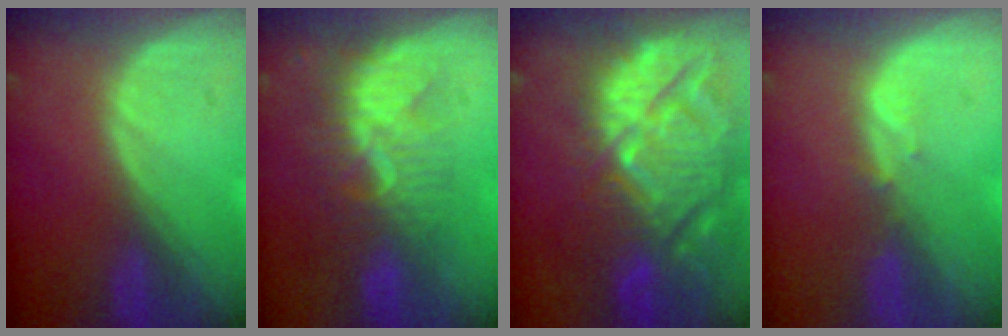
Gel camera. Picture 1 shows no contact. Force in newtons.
{"total": 8.5, "press": 7.6, "slide": 3.8}
{"total": 15.1, "press": 12.9, "slide": 7.7}
{"total": 1.4, "press": 1.2, "slide": 0.6}